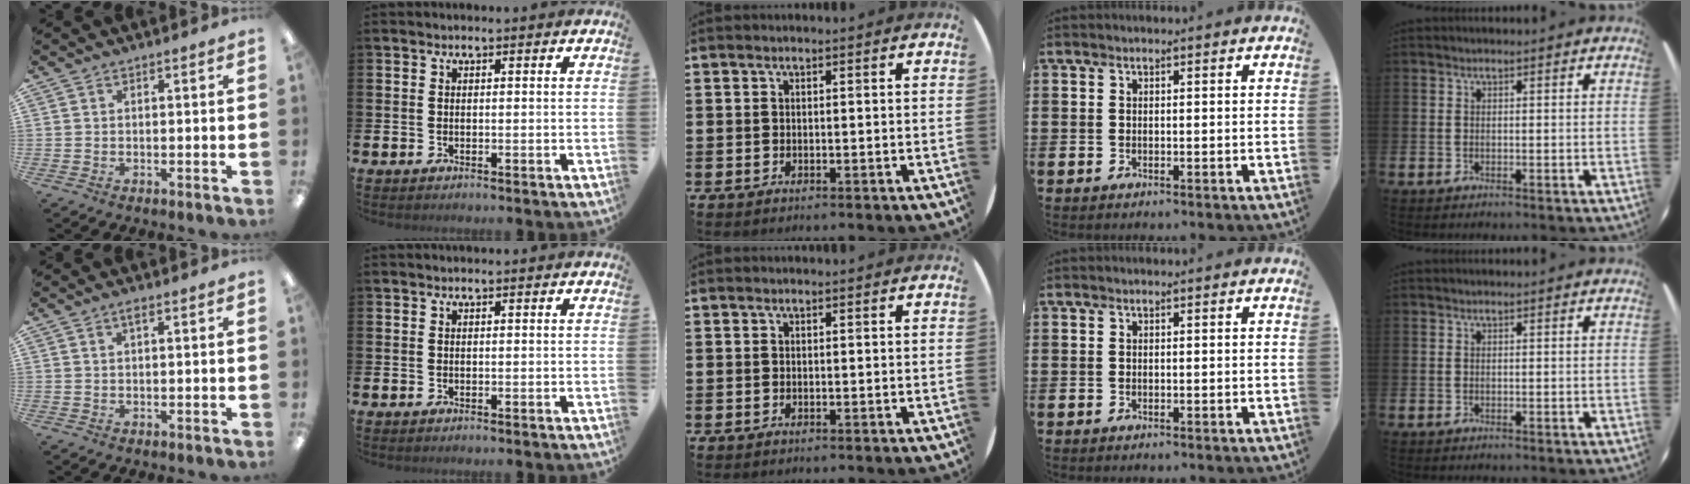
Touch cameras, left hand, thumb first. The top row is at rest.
{"thumb": {"total": 1.7, "force": [0.8, 0.4, 1.5], "torque": [-0.031, 0.004, 0.012]}}